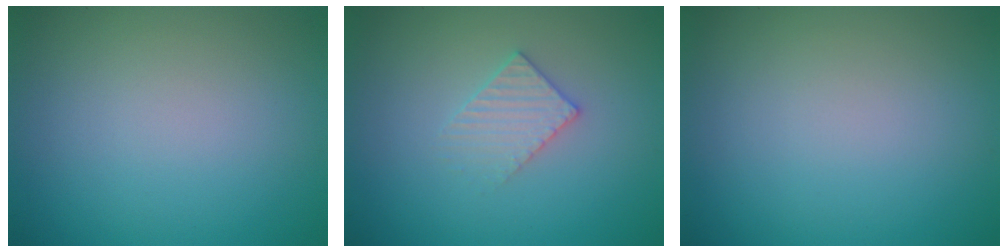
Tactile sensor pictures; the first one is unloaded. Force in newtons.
{"total": 2.1, "press": 2.0, "slide": 0.3}
{"total": 0.0}